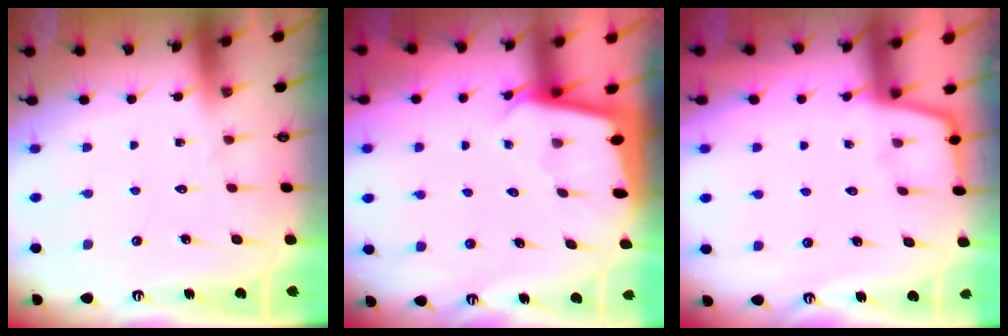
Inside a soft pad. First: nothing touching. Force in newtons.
{"total": 2.0, "press": 2.0, "slide": 0.1}
{"total": 1.7, "press": 1.7, "slide": 0.4}